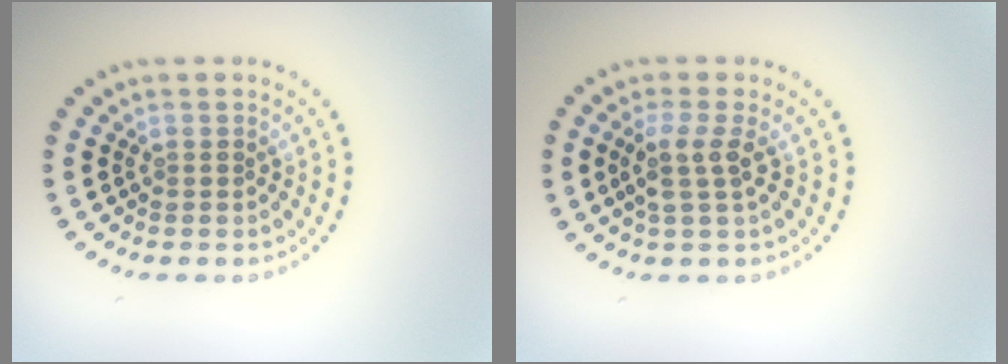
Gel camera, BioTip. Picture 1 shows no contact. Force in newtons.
{"total": 2.5, "press": 1.9, "slide": 1.6}